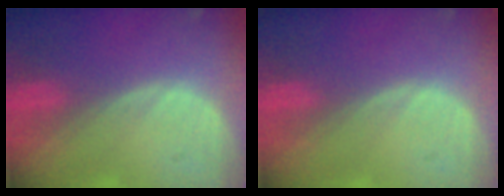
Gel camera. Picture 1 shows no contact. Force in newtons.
{"total": 0.0}